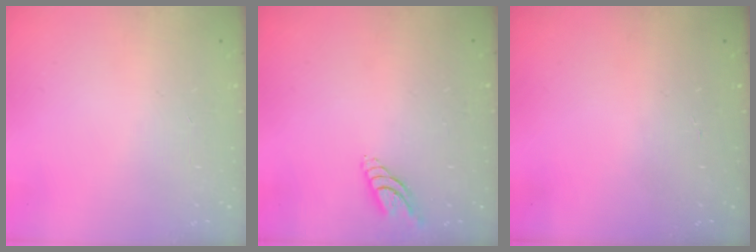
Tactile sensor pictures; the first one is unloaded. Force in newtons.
{"total": 6.0, "press": 5.9, "slide": 0.9}
{"total": 2.5, "press": 2.5, "slide": 0.3}